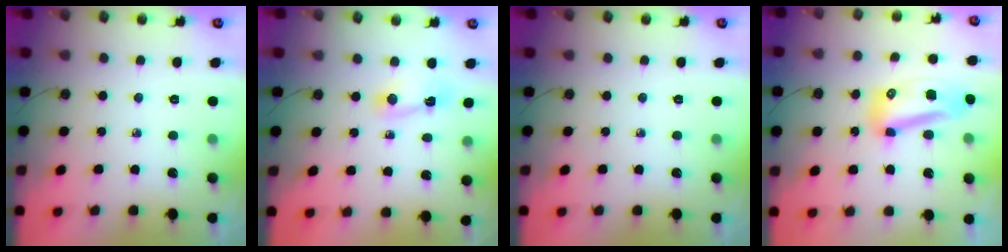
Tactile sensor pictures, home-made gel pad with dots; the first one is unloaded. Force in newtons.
{"total": 3.4, "press": 3.4, "slide": 0.4}
{"total": 0.0}
{"total": 11.5, "press": 11.4, "slide": 1.3}